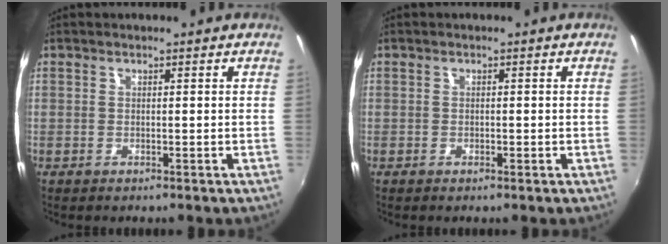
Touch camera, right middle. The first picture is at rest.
{"total": 0.5, "force": [-0.3, 0.3, 0.3], "torque": [-0.004, -0.003, -0.008]}